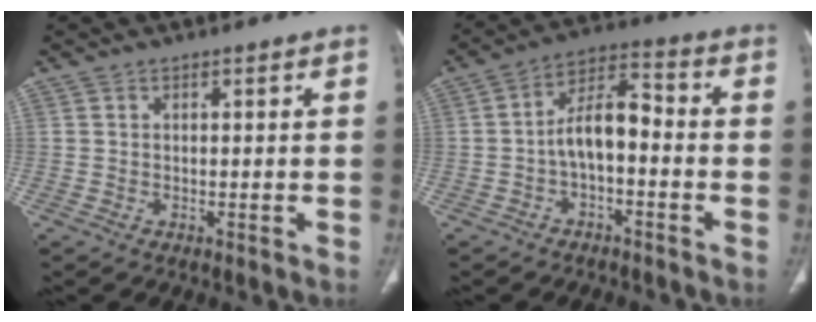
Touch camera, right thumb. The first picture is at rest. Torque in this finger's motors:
{"motor_torque": [0.23, 0.39, 1.00, -0.19, 0.05]}